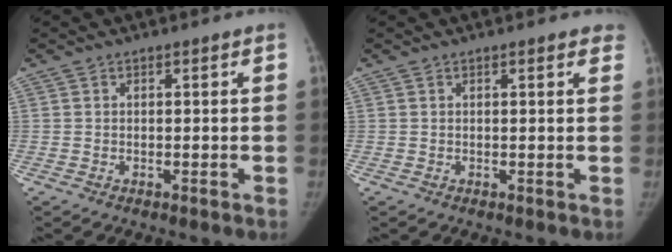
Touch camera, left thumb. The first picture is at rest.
{"total": 1.8, "force": [1.2, 0.7, 1.1], "torque": [0.000, 0.002, 0.008]}